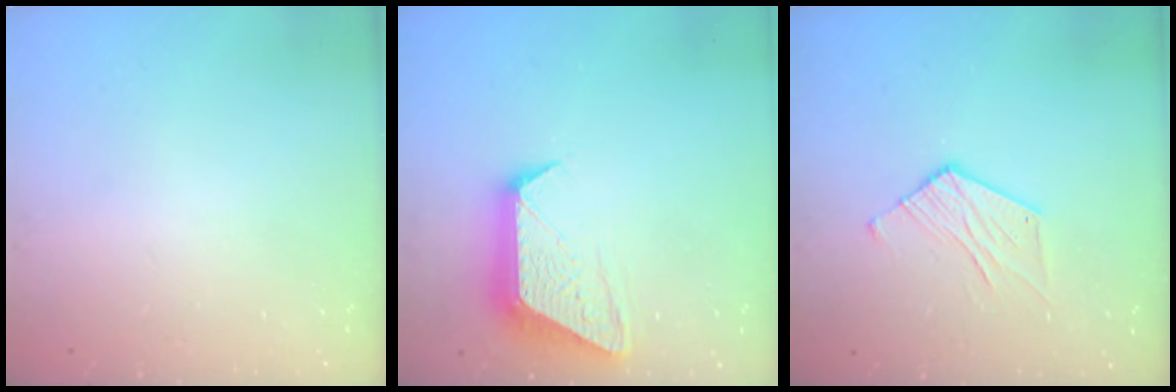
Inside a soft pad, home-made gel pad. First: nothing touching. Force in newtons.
{"total": 12.3, "press": 12.3, "slide": 1.1}
{"total": 6.5, "press": 6.5, "slide": 0.3}